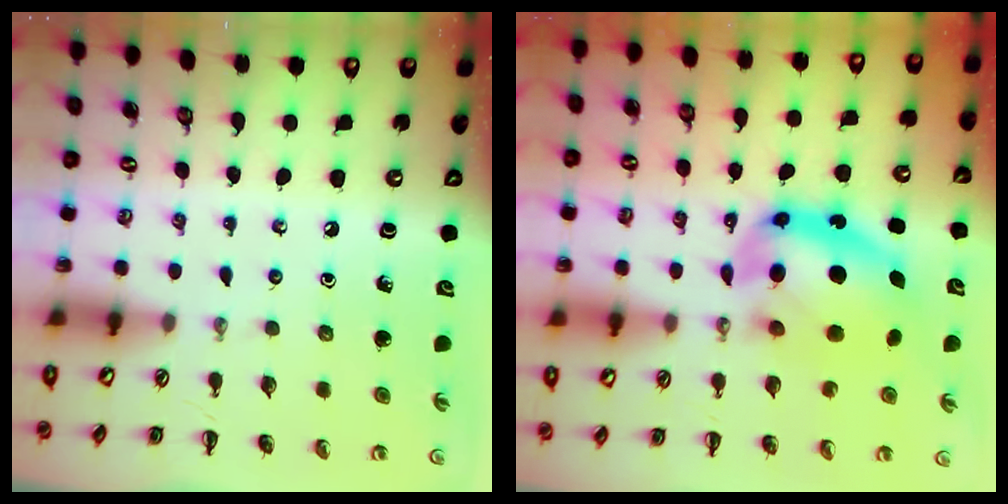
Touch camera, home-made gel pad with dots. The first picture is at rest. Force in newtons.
{"total": 10.8, "press": 10.6, "slide": 2.3}